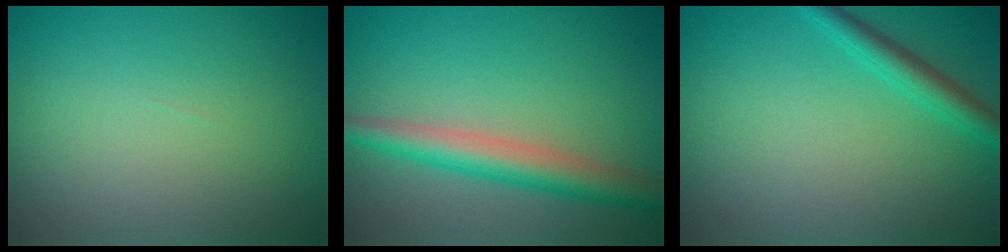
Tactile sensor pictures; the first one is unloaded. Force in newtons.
{"total": 4.0, "press": 4.0, "slide": 0.1}
{"total": 2.3, "press": 2.3, "slide": 0.2}